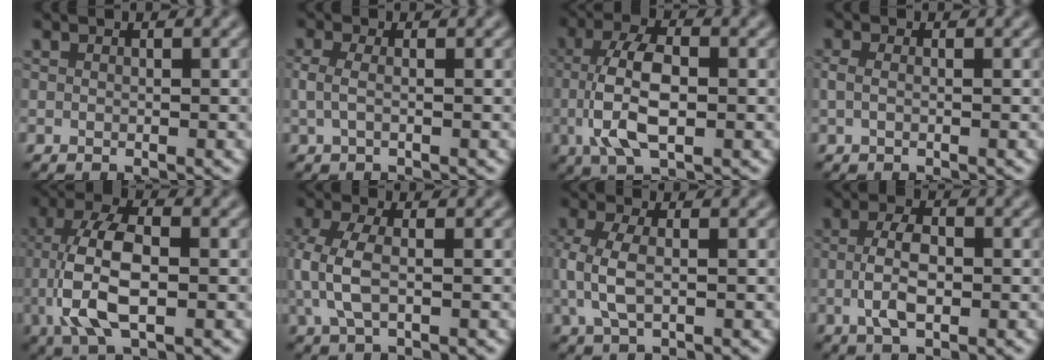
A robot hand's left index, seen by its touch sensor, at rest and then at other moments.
{"total": 1.5, "force": [0.0, 0.5, 1.4], "torque": [-0.035, 0.001, -0.004]}
{"total": 6.5, "force": [-0.9, 2.8, 5.9], "torque": [-0.123, 0.004, -0.018]}
{"total": 1.0, "force": [-0.1, 0.5, 0.8], "torque": [-0.024, 0.000, -0.004]}
{"total": 7.7, "force": [-1.3, 3.3, 6.9], "torque": [-0.145, 0.010, -0.029]}
{"total": 3.9, "force": [-0.1, 1.8, 3.5], "torque": [-0.091, 0.001, -0.006]}
{"total": 3.6, "force": [0.0, 1.6, 3.2], "torque": [-0.082, 0.001, -0.003]}
{"total": 3.9, "force": [-0.5, 1.7, 3.4], "torque": [-0.072, 0.003, -0.012]}